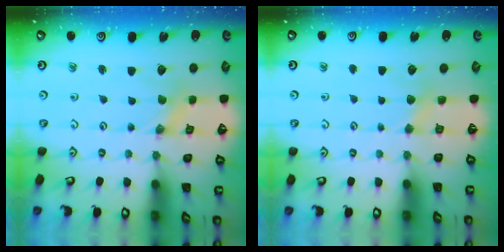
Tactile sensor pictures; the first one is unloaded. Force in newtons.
{"total": 3.0, "press": 2.9, "slide": 0.5}